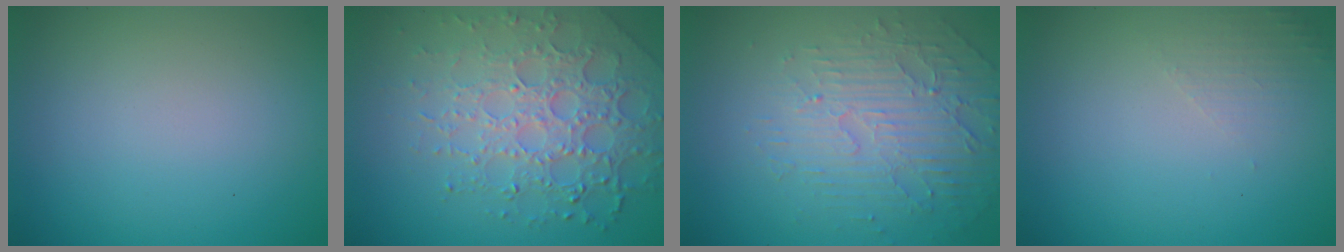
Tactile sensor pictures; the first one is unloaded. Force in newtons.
{"total": 6.7, "press": 4.9, "slide": 4.5}
{"total": 5.1, "press": 3.3, "slide": 3.9}
{"total": 1.3, "press": 1.2, "slide": 0.4}